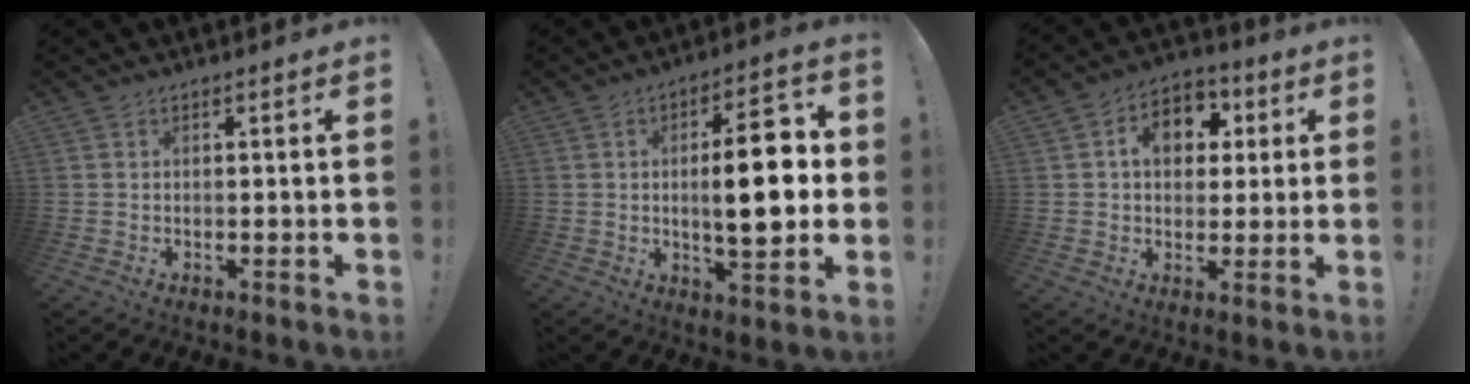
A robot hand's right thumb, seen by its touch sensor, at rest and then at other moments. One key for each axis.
{"total": 15.3, "fx": 0.6, "fy": 5.0, "fz": 14.4, "tx": -0.212, "ty": -0.001, "tz": 0.002}
{"total": 10.7, "fx": 2.9, "fy": 8.2, "fz": 6.2, "tx": -0.089, "ty": 0.002, "tz": 0.054}